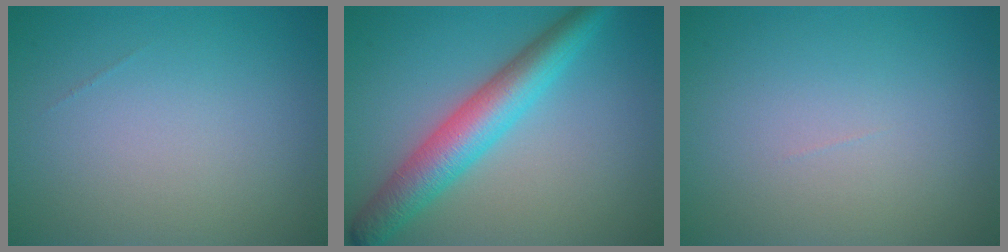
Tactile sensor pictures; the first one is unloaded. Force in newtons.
{"total": 6.0, "press": 6.0, "slide": 0.1}
{"total": 0.0}